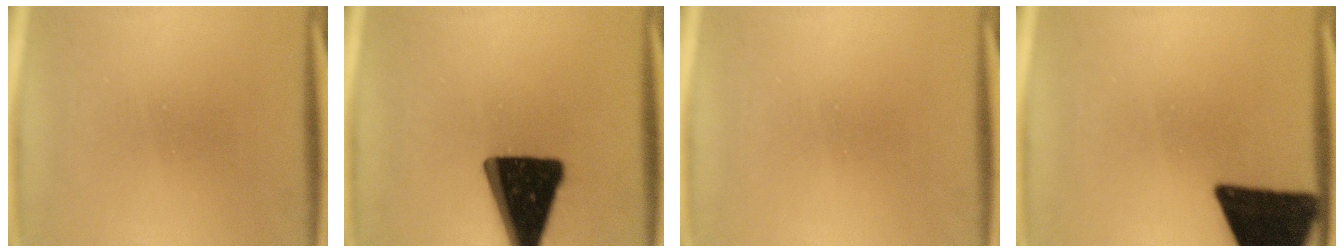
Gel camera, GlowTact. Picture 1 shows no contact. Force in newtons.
{"total": 19.3}
{"total": 0.0}
{"total": 18.8}